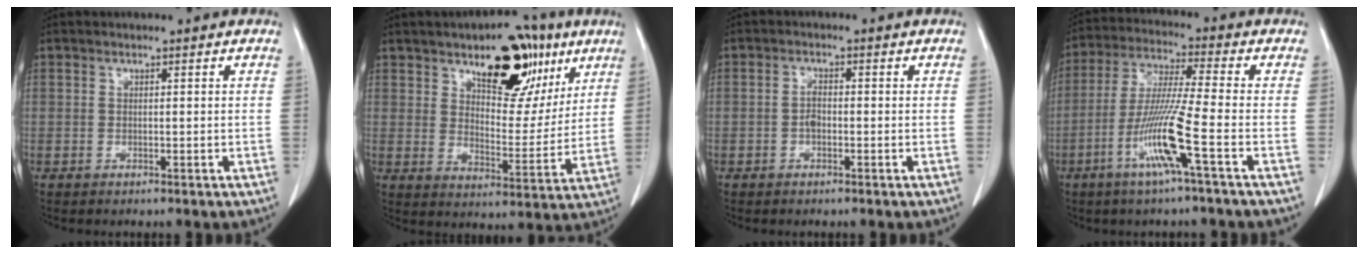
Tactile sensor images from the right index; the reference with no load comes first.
{"total": 14.8, "force": [8.5, 6.8, 10.1], "torque": [-0.123, 0.004, 0.130]}
{"total": 1.7, "force": [-0.5, 0.8, 1.4], "torque": [-0.025, 0.004, -0.010]}
{"total": 11.1, "force": [-4.5, -1.2, 10.1], "torque": [-0.202, -0.013, -0.091]}